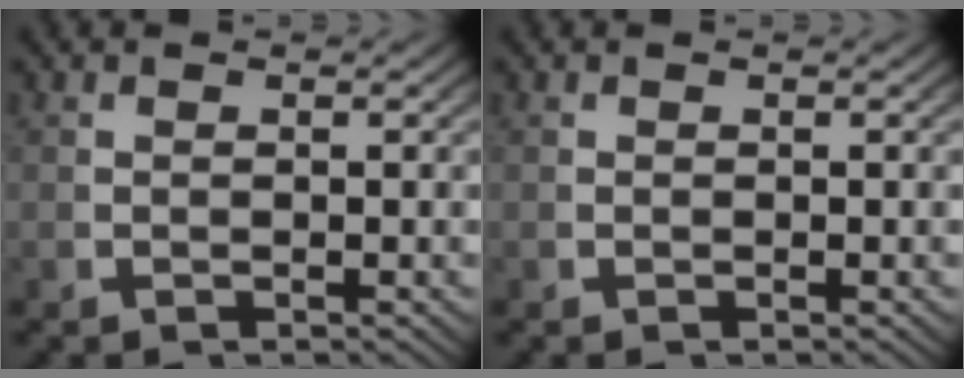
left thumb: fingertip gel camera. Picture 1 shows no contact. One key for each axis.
{"total": 0.0}